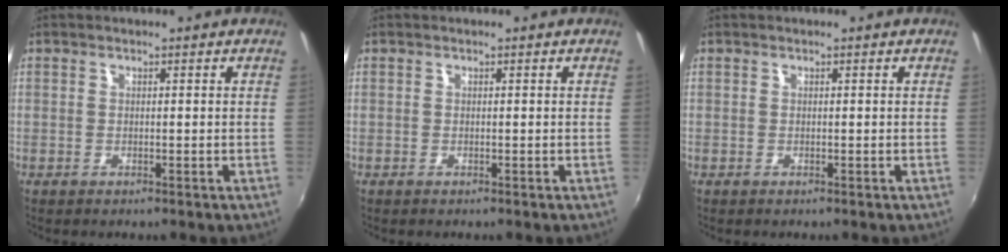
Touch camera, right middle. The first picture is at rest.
{"total": 0.0}
{"total": 0.0}